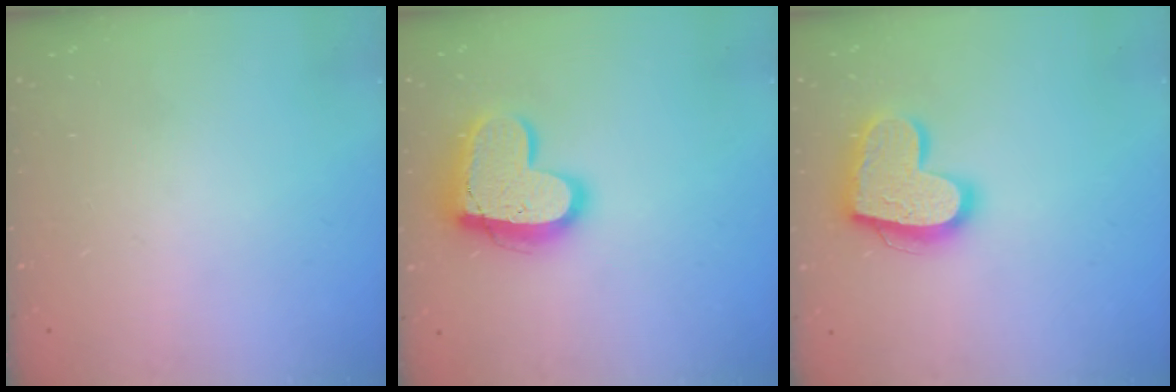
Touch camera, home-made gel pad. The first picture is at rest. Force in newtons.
{"total": 16.8, "press": 16.7, "slide": 1.5}
{"total": 17.6, "press": 17.6, "slide": 1.4}